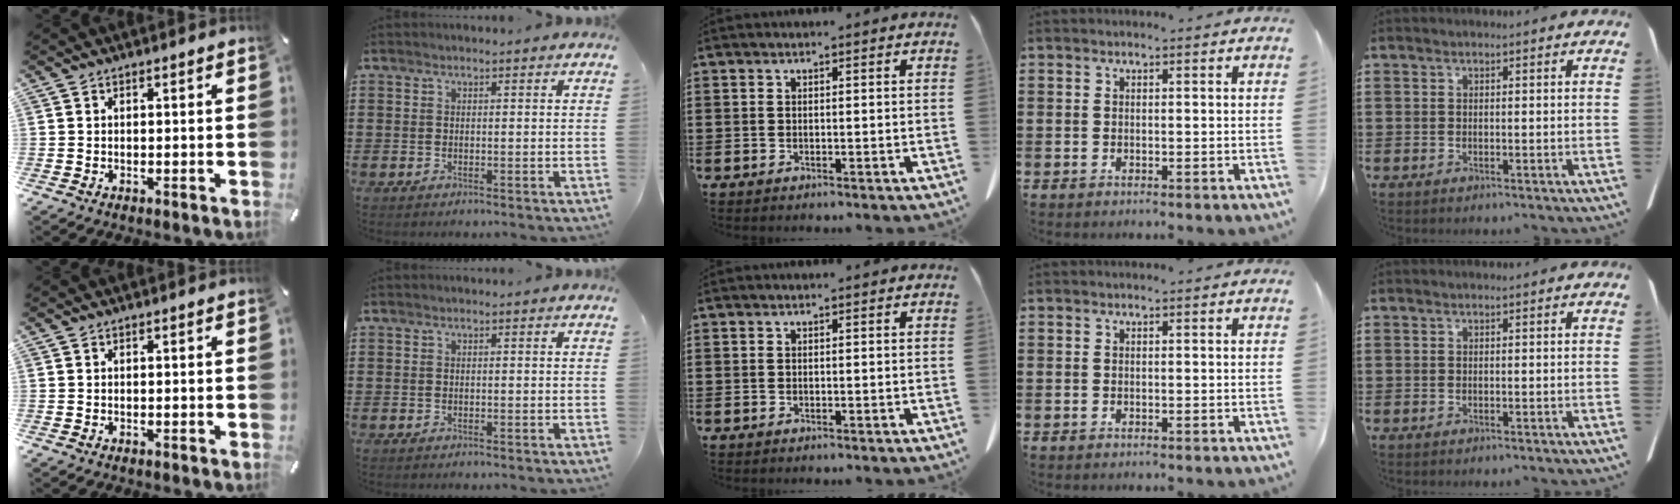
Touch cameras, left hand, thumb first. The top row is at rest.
{}